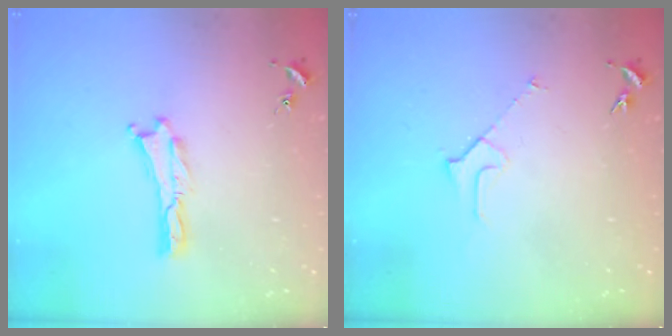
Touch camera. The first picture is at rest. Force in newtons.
{"total": 2.3, "press": 2.3, "slide": 0.2}